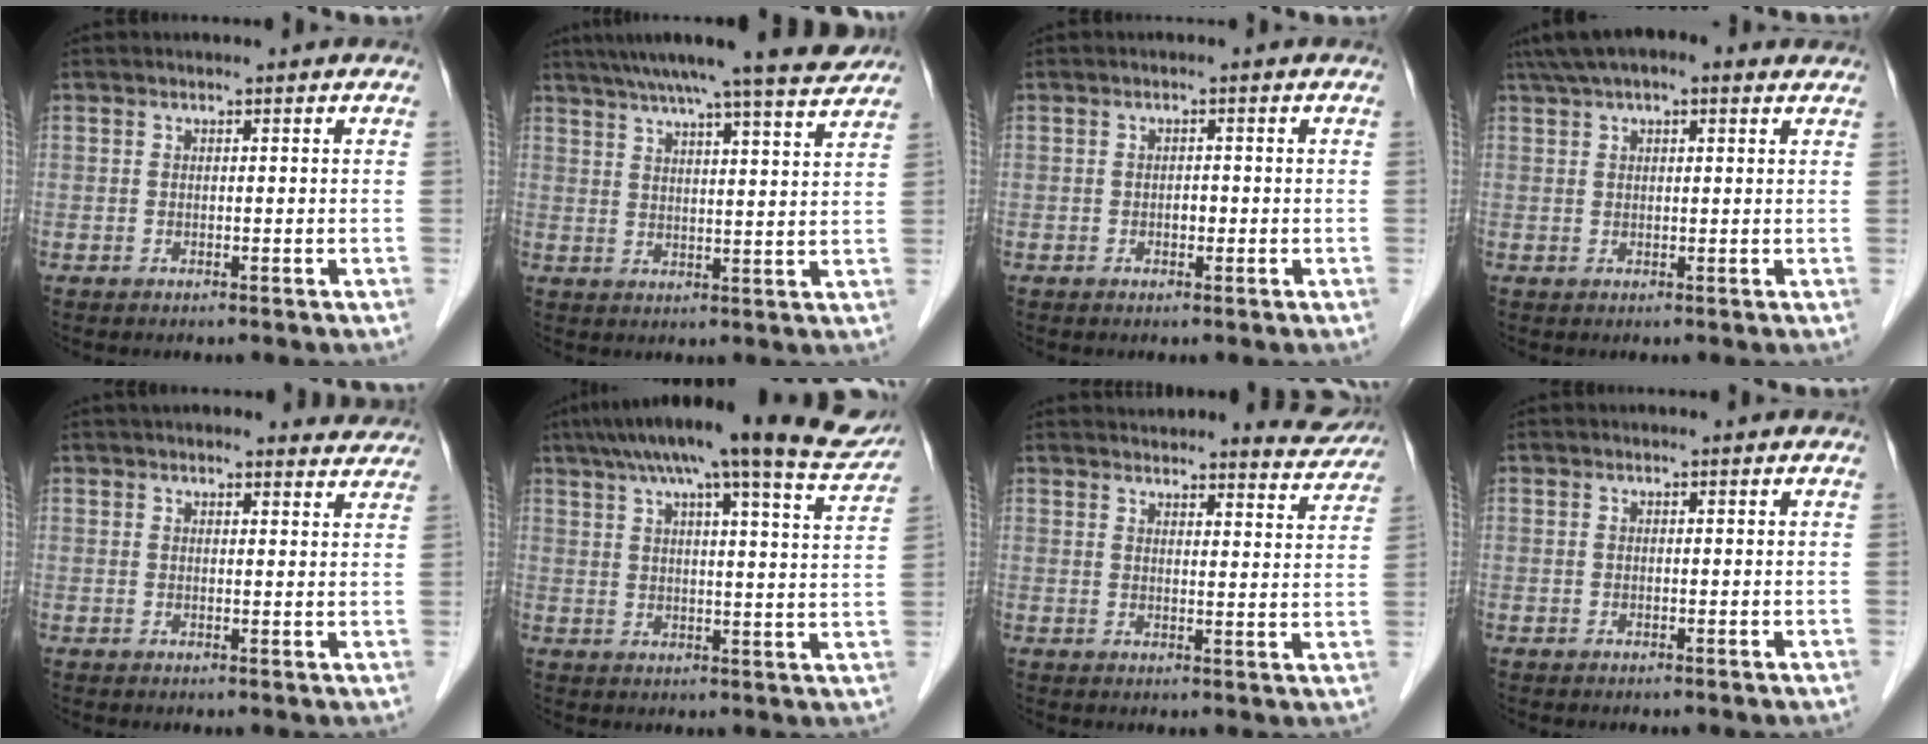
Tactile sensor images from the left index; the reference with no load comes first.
{"total": 15.1, "force": [13.2, -0.1, 7.4], "torque": [-0.116, 0.008, 0.175]}
{"total": 1.1, "force": [-0.4, 0.7, 0.8], "torque": [-0.012, 0.003, -0.006]}
{"total": 9.4, "force": [6.6, 3.0, 5.9], "torque": [-0.098, 0.052, 0.101]}
{"total": 9.1, "force": [8.5, 2.4, 2.2], "torque": [-0.005, 0.019, 0.083]}
{"total": 20.9, "force": [17.3, 1.9, 11.7], "torque": [-0.180, 0.013, 0.216]}
{"total": 9.6, "force": [9.5, 1.3, 1.2], "torque": [0.001, -0.017, 0.103]}
{"total": 0.0}